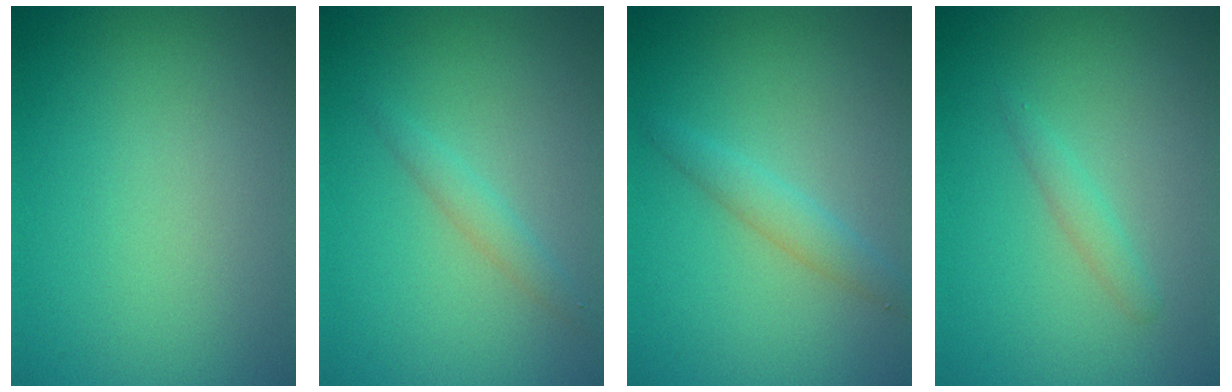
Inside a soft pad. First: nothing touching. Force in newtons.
{"total": 1.4, "press": 1.4, "slide": 0.0}
{"total": 1.9, "press": 1.9, "slide": 0.1}
{"total": 1.2, "press": 1.2, "slide": 0.0}